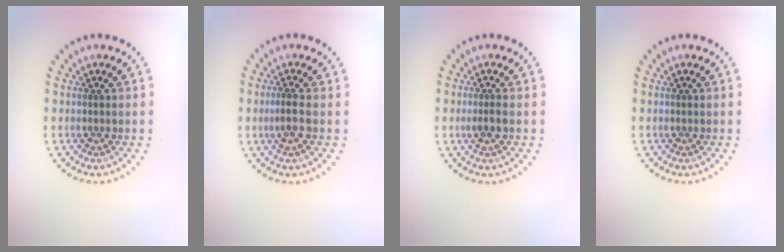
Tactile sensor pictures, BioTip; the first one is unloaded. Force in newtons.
{"total": 1.7, "press": 1.4, "slide": 0.9}
{"total": 1.1, "press": 0.9, "slide": 0.6}
{"total": 0.0}